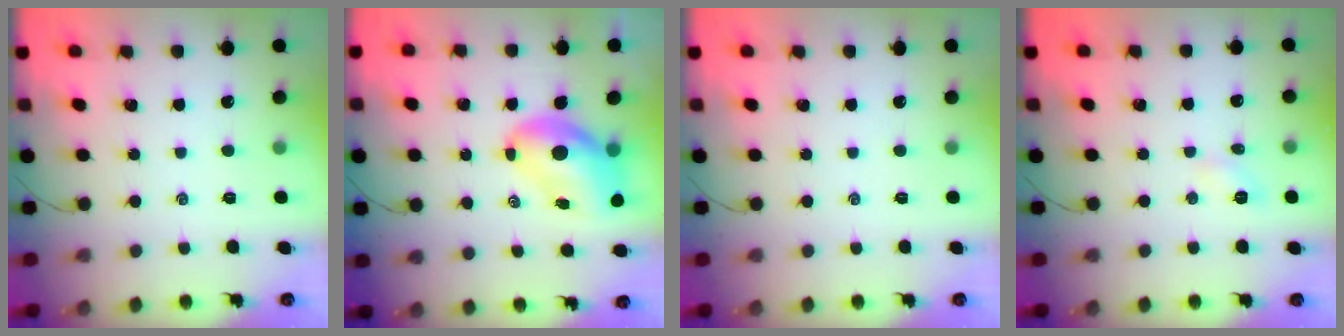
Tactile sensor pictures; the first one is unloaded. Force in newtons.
{"total": 9.5, "press": 9.1, "slide": 2.6}
{"total": 0.0}
{"total": 4.1, "press": 3.8, "slide": 1.6}